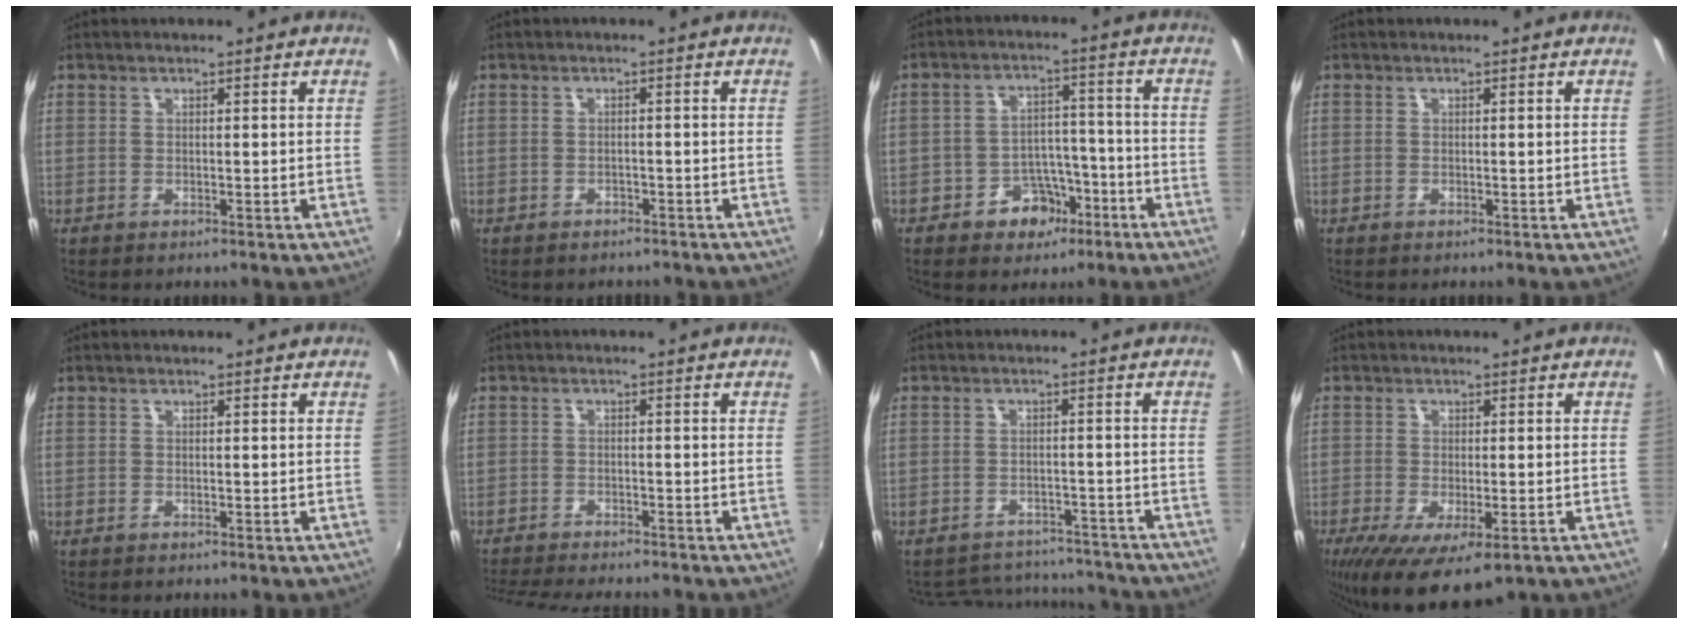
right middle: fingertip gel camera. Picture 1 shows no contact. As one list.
[{"total": 2.7, "force": [-2.3, 1.3, 0.6], "torque": [-0.016, -0.009, -0.030]}, {"total": 8.1, "force": [-4.7, 5.8, 3.1], "torque": [-0.064, 0.025, -0.061]}, {"total": 0.0}, {"total": 0.0}, {"total": 10.0, "force": [-9.0, 1.4, 4.0], "torque": [-0.098, -0.021, -0.142]}, {"total": 11.0, "force": [-10.3, 3.6, 1.2], "torque": [-0.033, 0.025, -0.130]}, {"total": 11.2, "force": [-5.8, 4.1, 8.6], "torque": [-0.169, -0.051, -0.086]}]